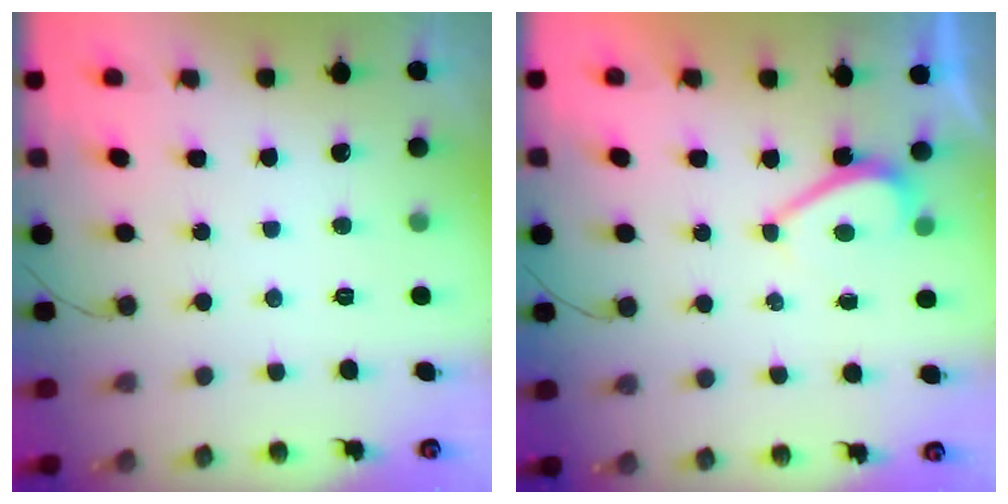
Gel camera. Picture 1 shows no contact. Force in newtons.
{"total": 2.8, "press": 2.8, "slide": 0.5}